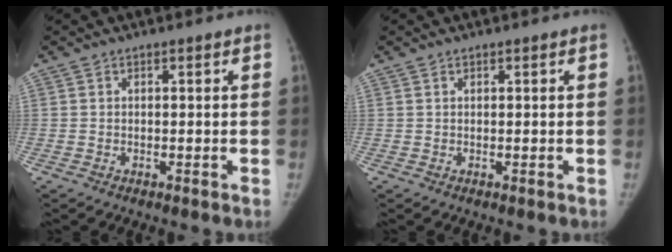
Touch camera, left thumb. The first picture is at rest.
{"total": 0.0}